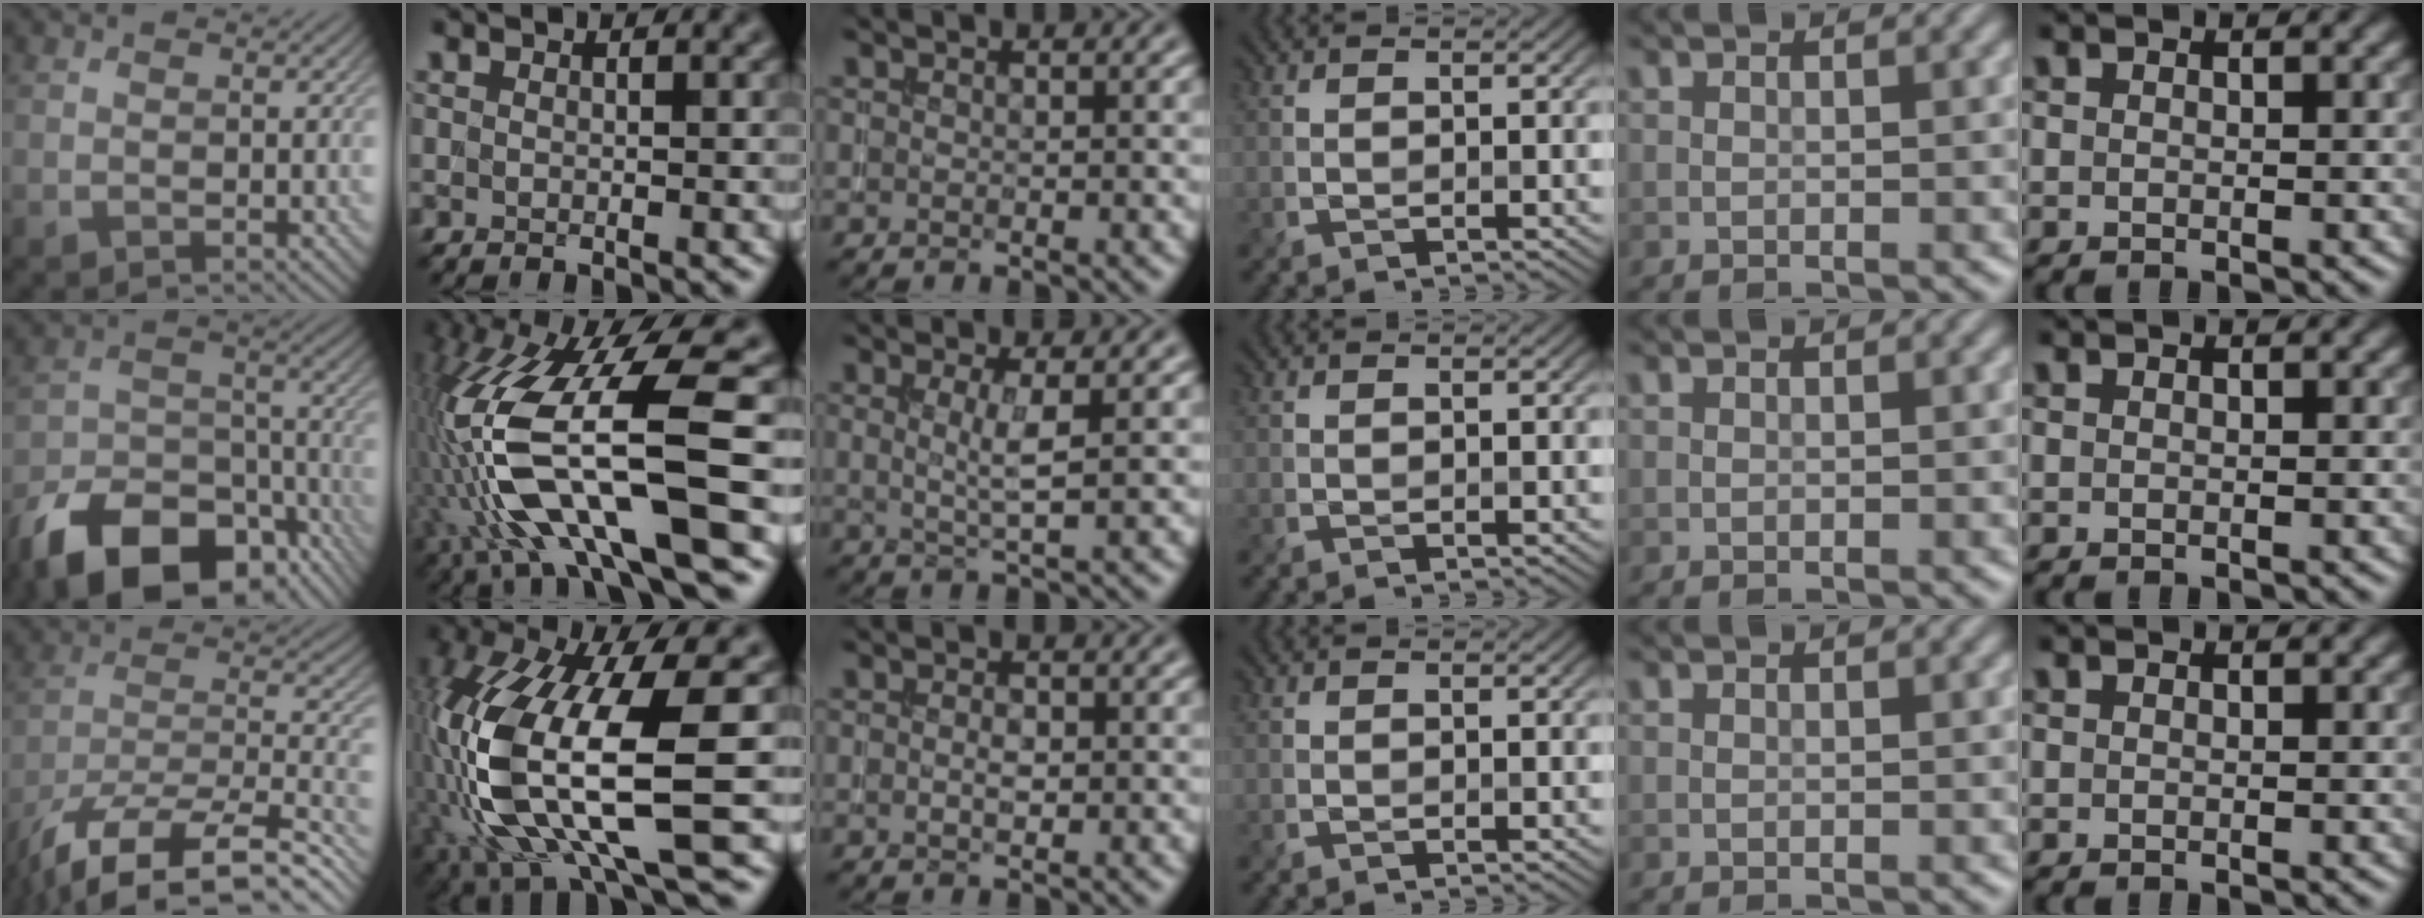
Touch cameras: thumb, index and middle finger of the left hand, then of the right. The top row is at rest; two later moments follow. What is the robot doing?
{"motion": "insert", "object": "drawer"}